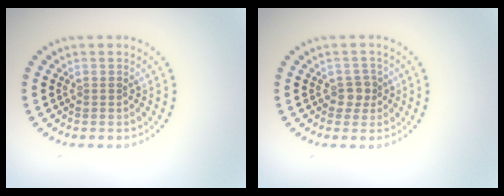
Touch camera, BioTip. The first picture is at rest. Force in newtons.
{"total": 1.7, "press": 1.5, "slide": 0.8}